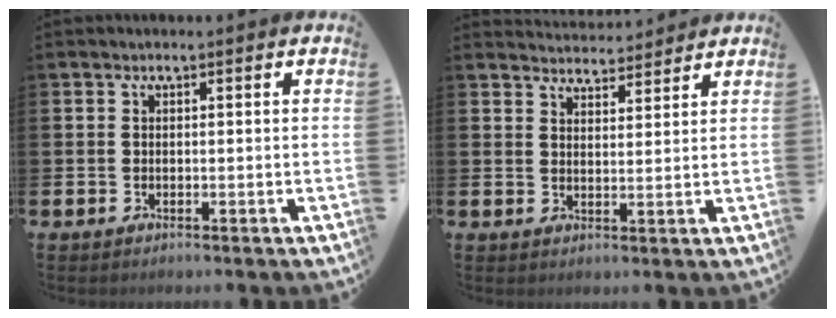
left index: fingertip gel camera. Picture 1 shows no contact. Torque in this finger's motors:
{"motor_torque": [0.55, -0.53, 0.03, 0.00]}